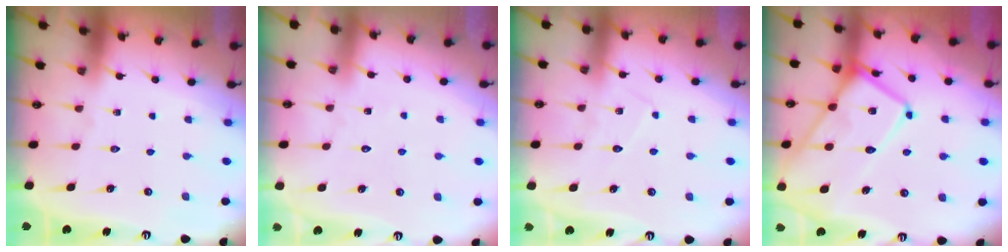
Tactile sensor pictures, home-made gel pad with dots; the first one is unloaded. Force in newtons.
{"total": 2.8, "press": 2.8, "slide": 0.3}
{"total": 5.6, "press": 5.6, "slide": 0.4}
{"total": 16.5, "press": 16.5, "slide": 1.5}